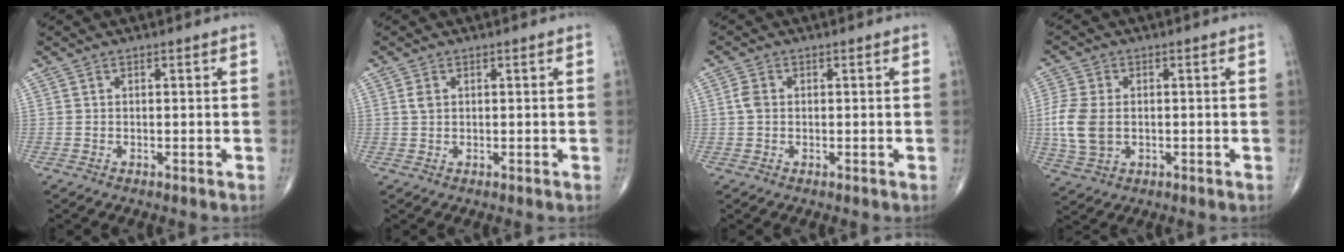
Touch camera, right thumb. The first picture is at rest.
{"total": 1.4, "force": [0.4, 0.9, 1.0], "torque": [-0.019, 0.001, 0.009]}
{"total": 2.2, "force": [0.1, 1.6, 1.5], "torque": [-0.030, 0.004, -0.001]}
{"total": 8.9, "force": [-0.6, 6.1, 6.5], "torque": [-0.148, -0.002, -0.011]}